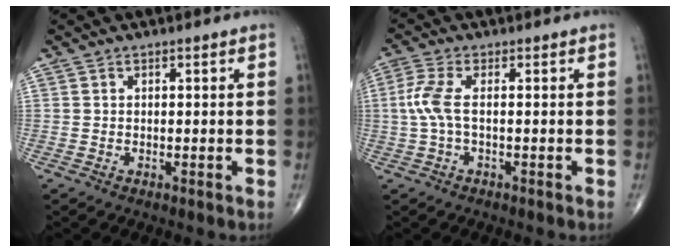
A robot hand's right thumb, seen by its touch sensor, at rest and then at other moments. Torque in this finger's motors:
{"motor_torque": [-0.27, 0.05, 0.74, 0.12, 0.08]}